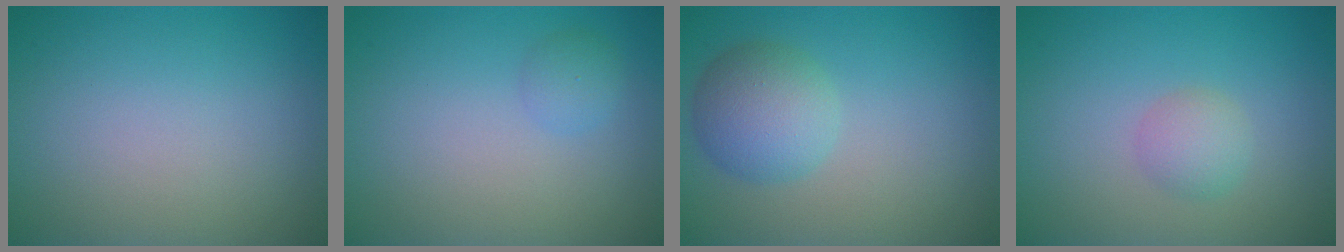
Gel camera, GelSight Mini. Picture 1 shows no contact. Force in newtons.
{"total": 1.3, "press": 1.2, "slide": 0.1}
{"total": 4.1, "press": 4.1, "slide": 0.2}
{"total": 1.7, "press": 1.7, "slide": 0.1}